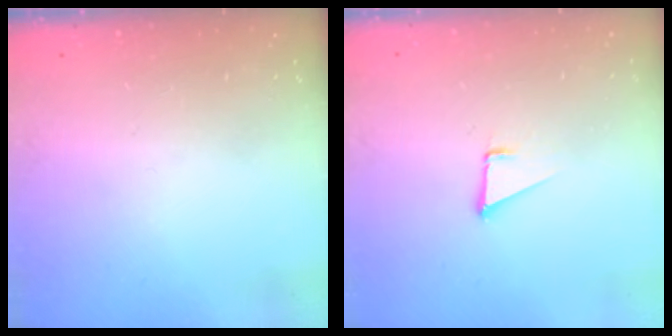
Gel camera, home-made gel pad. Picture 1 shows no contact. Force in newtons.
{"total": 1.7, "press": 1.7, "slide": 0.1}